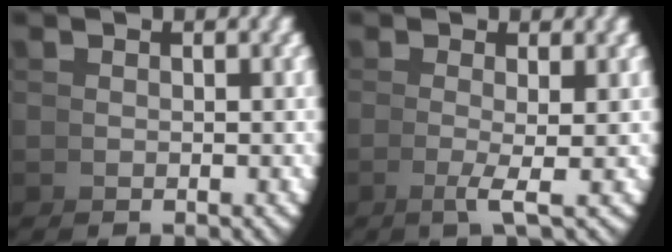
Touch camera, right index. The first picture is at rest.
{"total": 2.1, "force": [0.0, -0.3, 2.1], "torque": [-0.046, -0.010, 0.002]}